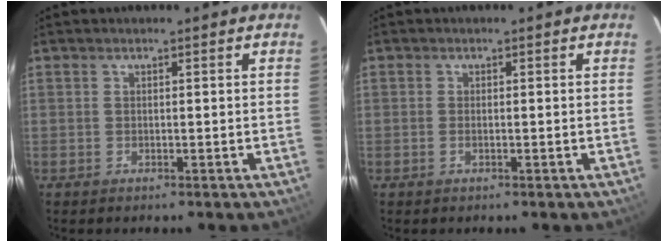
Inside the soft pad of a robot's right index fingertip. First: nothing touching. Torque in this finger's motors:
{"motor_torque": [-0.12, 0.19, -0.01, -0.01]}